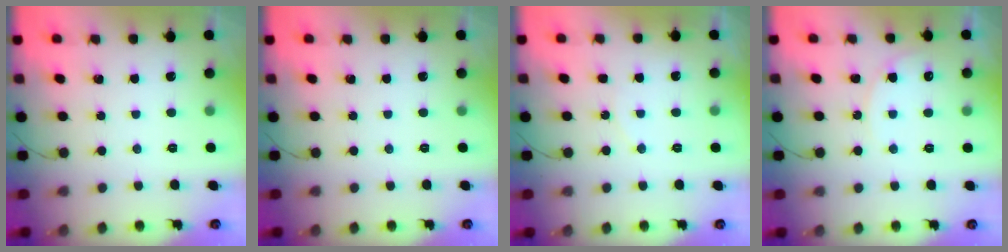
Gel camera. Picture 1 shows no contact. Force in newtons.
{"total": 0.0}
{"total": 4.8, "press": 4.8, "slide": 0.6}
{"total": 6.0, "press": 6.0, "slide": 0.4}